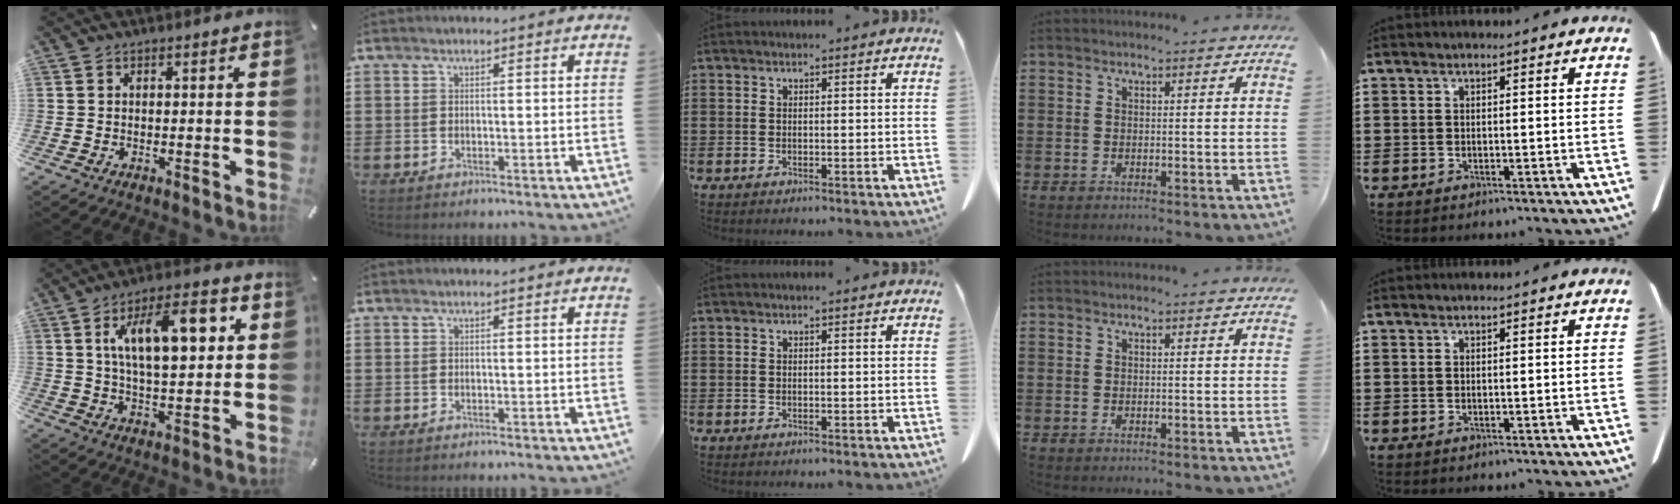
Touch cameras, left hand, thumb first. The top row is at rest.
{"thumb": {"total": 16.4, "force": [5.3, 7.7, 13.4], "torque": [-0.219, 0.001, 0.084]}}